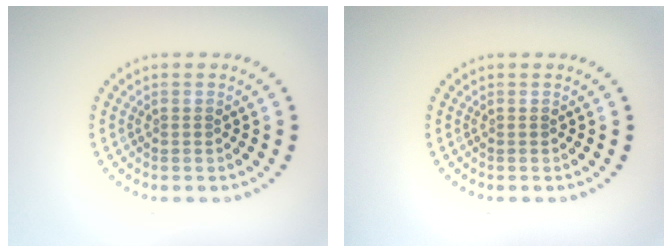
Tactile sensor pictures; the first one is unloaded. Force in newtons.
{"total": 0.0}